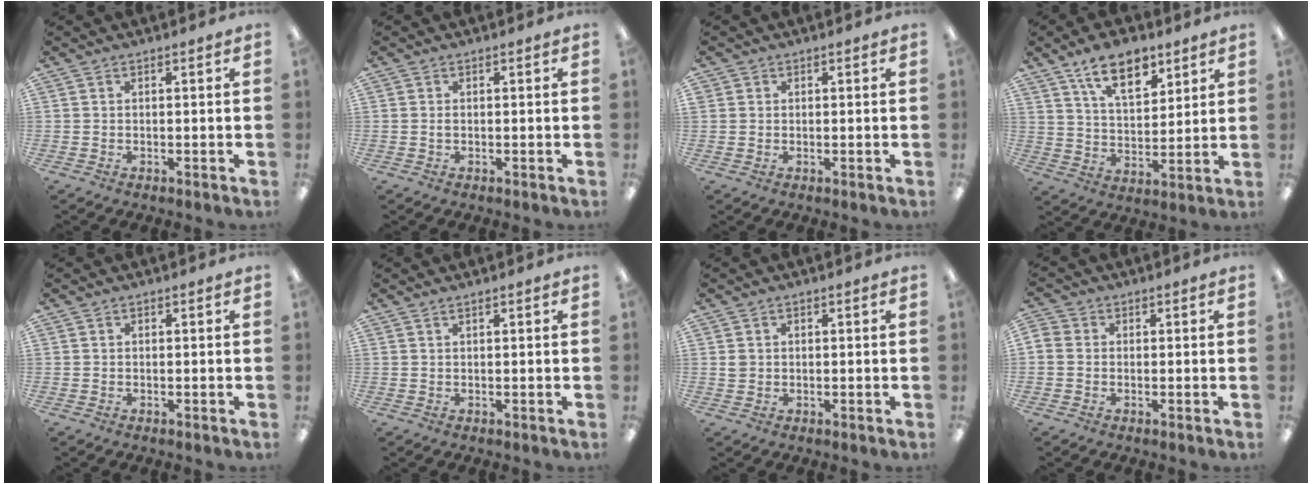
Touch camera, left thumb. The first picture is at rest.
{"total": 0.7, "force": [0.0, 0.2, 0.6], "torque": [-0.014, 0.000, -0.001]}
{"total": 0.8, "force": [0.3, 0.8, 0.0], "torque": [-0.001, 0.002, 0.006]}
{"total": 12.2, "force": [8.2, 5.9, 6.9], "torque": [-0.106, -0.033, 0.146]}
{"total": 0.0}
{"total": 0.7, "force": [0.6, 0.1, 0.3], "torque": [-0.008, 0.001, 0.010]}
{"total": 1.6, "force": [0.3, 1.4, 0.6], "torque": [-0.014, 0.003, 0.005]}
{"total": 2.1, "force": [-0.5, 1.8, 0.8], "torque": [-0.013, 0.008, -0.010]}